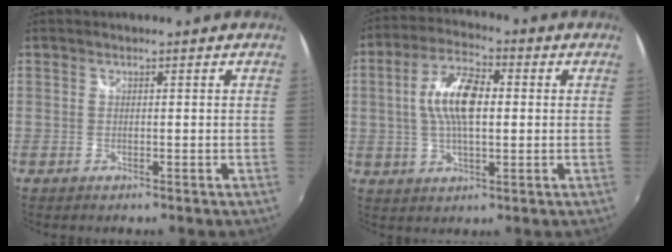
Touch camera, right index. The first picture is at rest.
{"total": 10.6, "force": [0.9, 4.5, 9.5], "torque": [-0.186, 0.015, 0.013]}